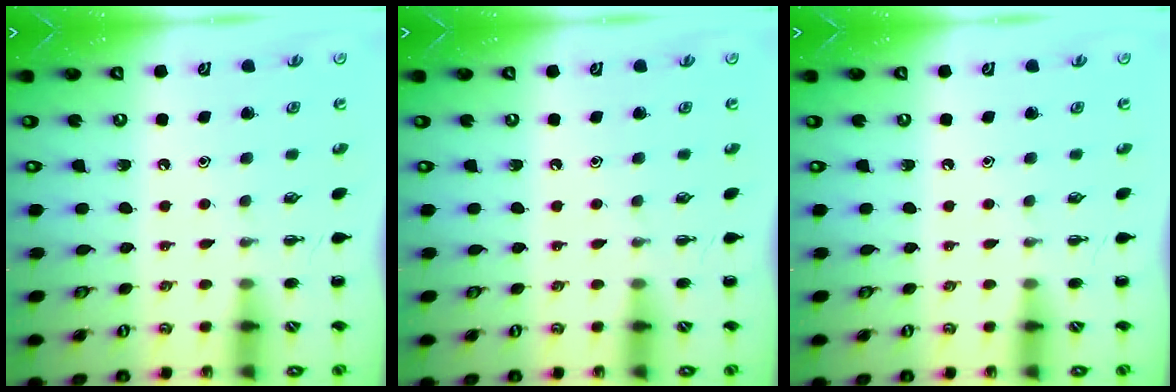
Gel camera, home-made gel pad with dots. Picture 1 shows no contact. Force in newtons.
{"total": 0.0}
{"total": 0.0}